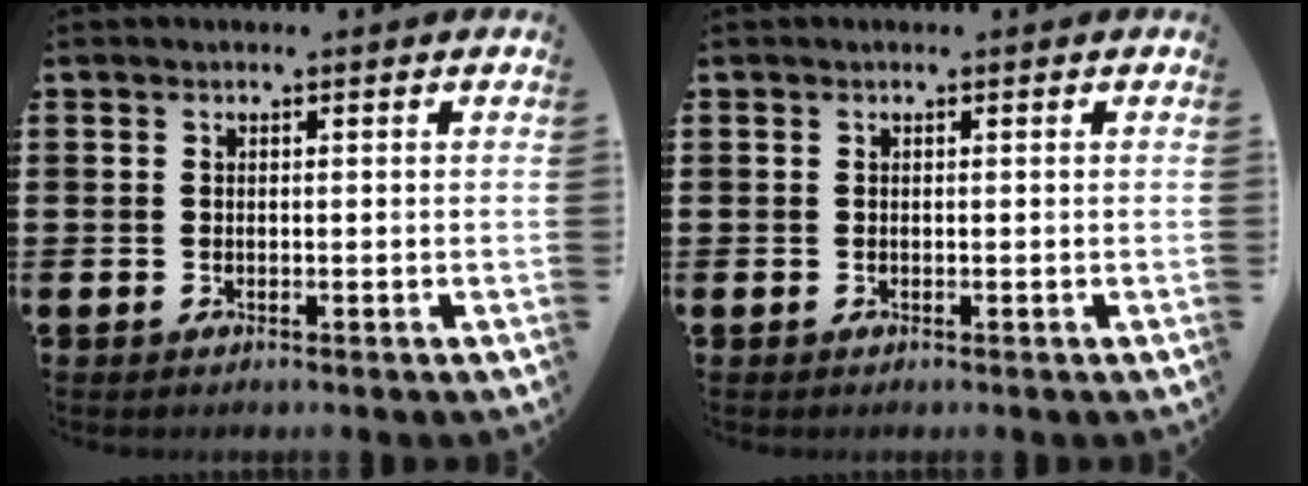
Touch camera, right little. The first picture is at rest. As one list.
[{"total": 0.0}]